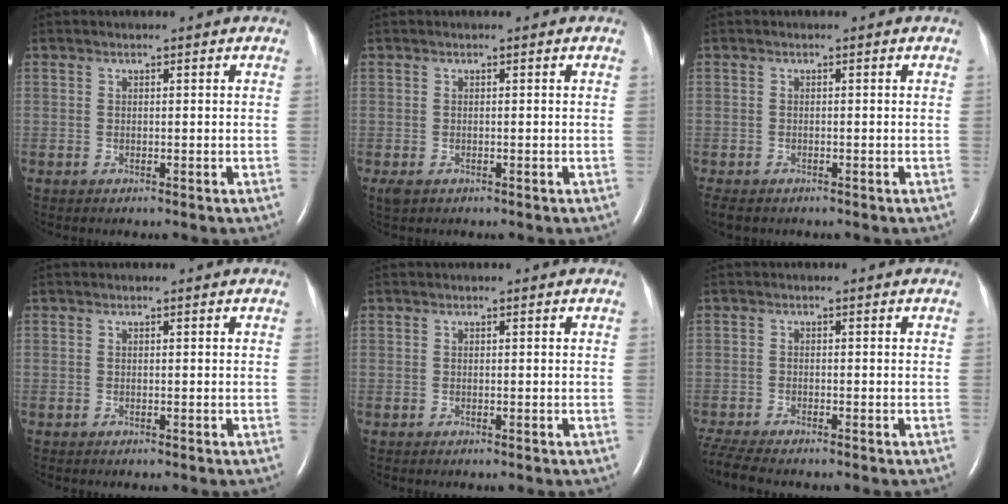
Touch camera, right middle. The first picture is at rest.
{"total": 1.3, "force": [-0.7, 0.8, 0.8], "torque": [-0.021, -0.002, -0.006]}
{"total": 3.2, "force": [-2.5, 1.4, 1.4], "torque": [-0.029, -0.009, -0.036]}
{"total": 0.0}
{"total": 0.0}
{"total": 5.3, "force": [-4.8, 0.2, 2.2], "torque": [-0.054, -0.019, -0.088]}